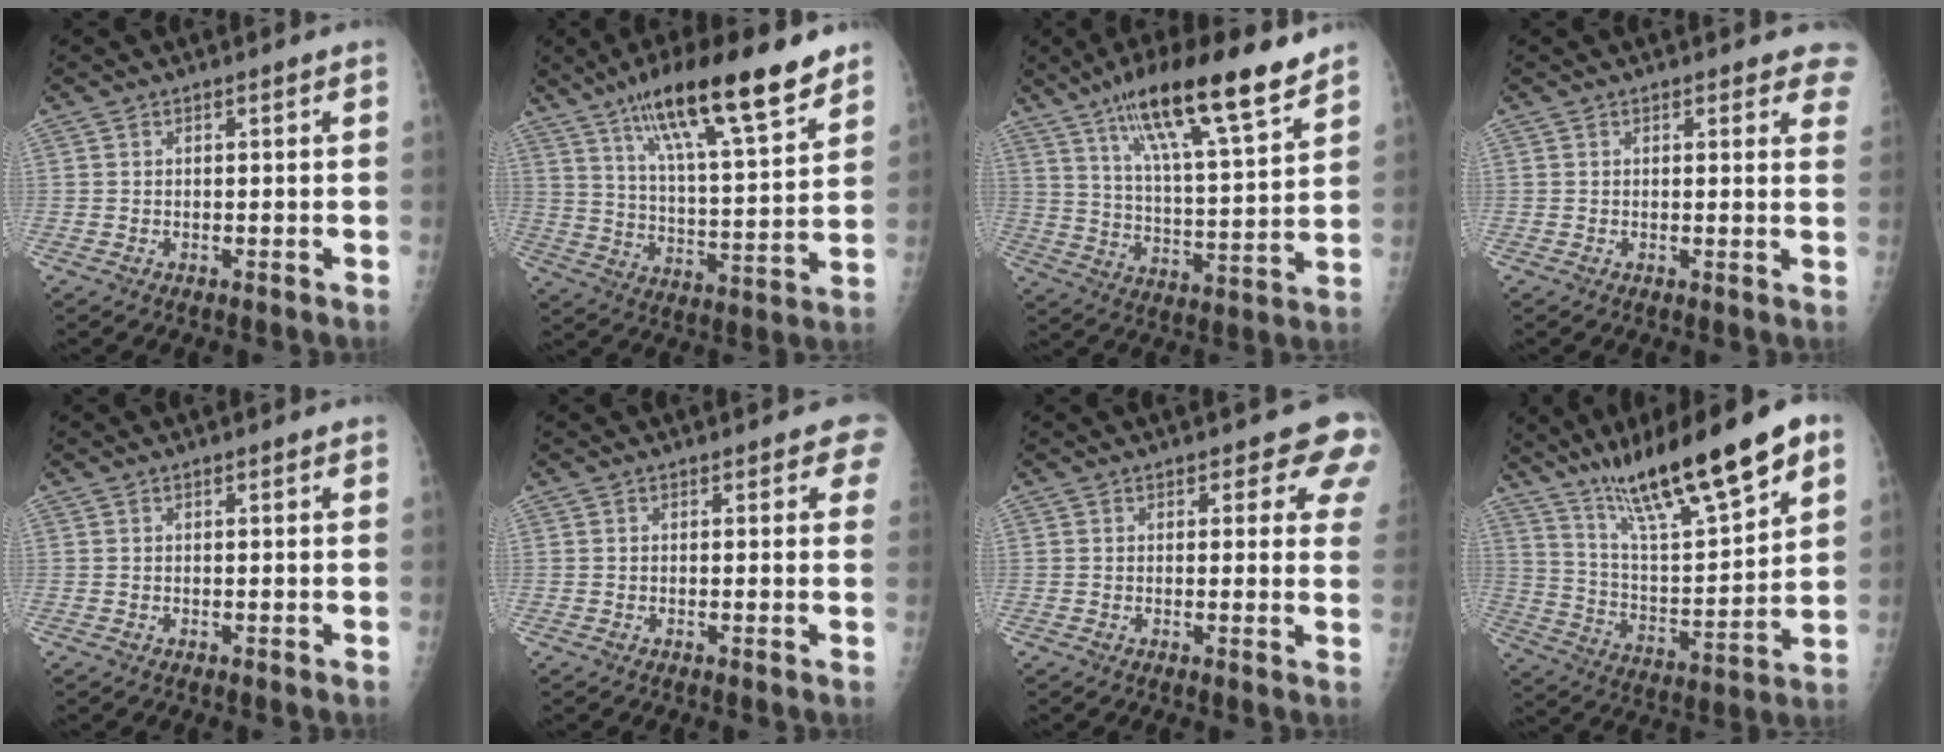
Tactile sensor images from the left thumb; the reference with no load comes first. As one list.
[{"total": 21.6, "force": [14.2, 4.6, 15.6], "torque": [-0.238, -0.049, 0.234]}, {"total": 20.3, "force": [13.5, 3.9, 14.6], "torque": [-0.227, -0.050, 0.226]}, {"total": 5.2, "force": [4.4, 2.1, 1.9], "torque": [0.017, -0.016, 0.031]}, {"total": 0.6, "force": [0.3, 0.3, 0.4], "torque": [-0.007, -0.001, 0.002]}, {"total": 2.7, "force": [1.6, 1.5, 1.6], "torque": [0.010, -0.004, 0.006]}, {"total": 7.3, "force": [5.2, 3.5, 3.8], "torque": [0.003, -0.022, 0.040]}, {"total": 23.6, "force": [15.0, 4.8, 17.6], "torque": [-0.275, -0.048, 0.259]}]